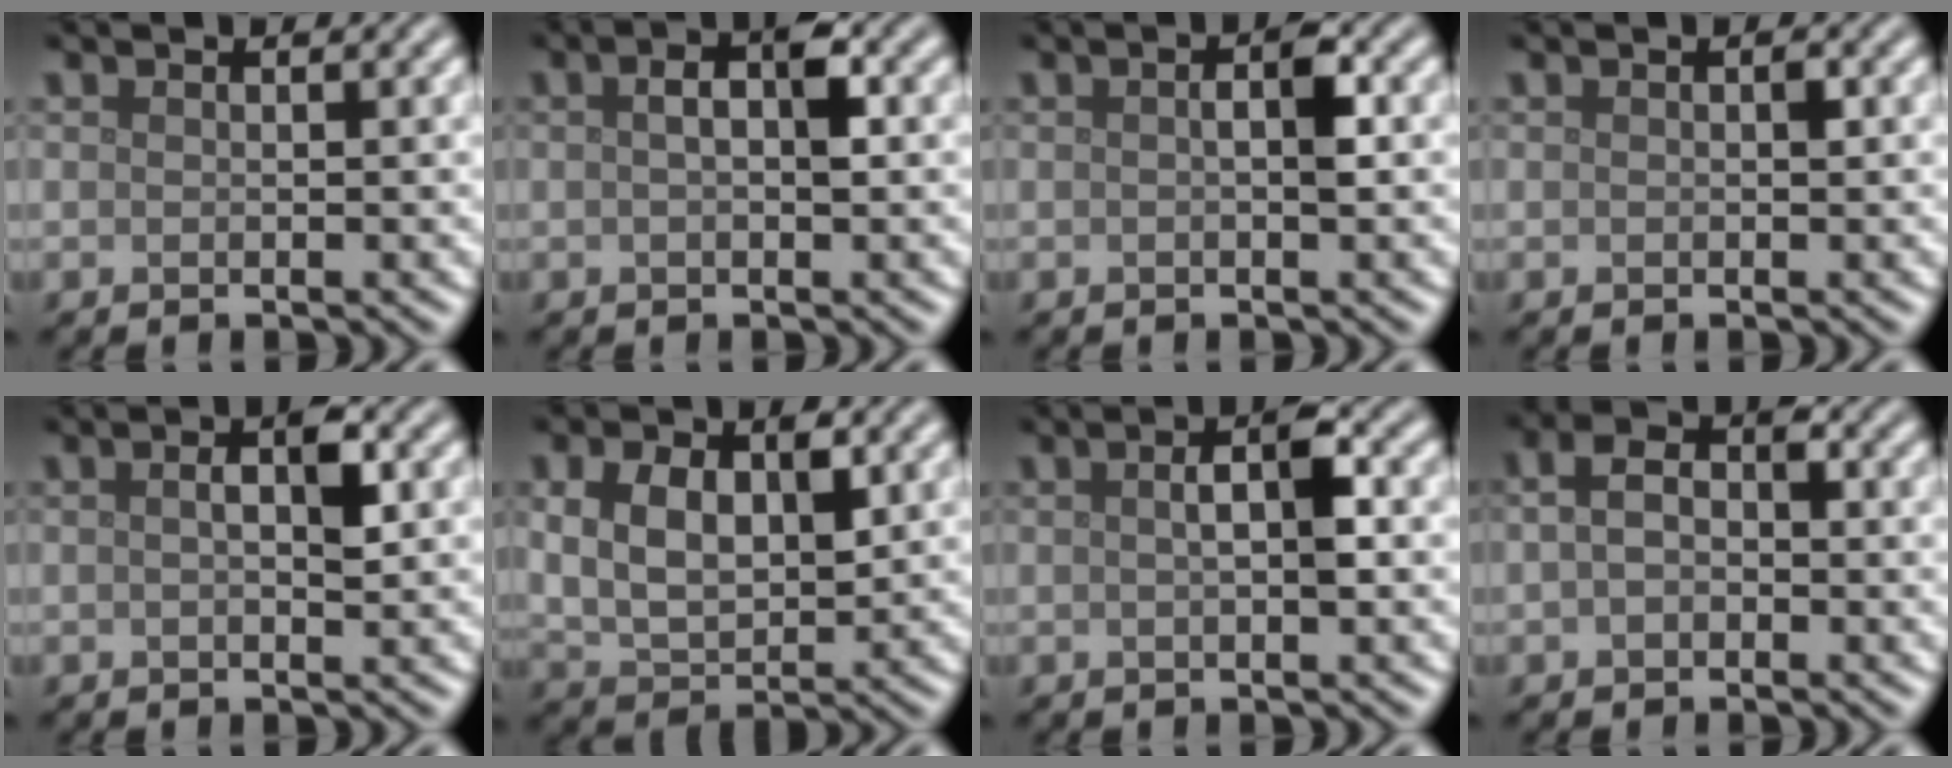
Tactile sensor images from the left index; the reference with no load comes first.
{"total": 3.0, "force": [0.4, 1.1, 2.8], "torque": [-0.047, 0.008, 0.003]}
{"total": 1.9, "force": [0.1, 0.4, 1.9], "torque": [-0.030, 0.005, 0.001]}
{"total": 0.5, "force": [0.1, 0.2, 0.5], "torque": [-0.007, 0.000, 0.000]}
{"total": 2.5, "force": [0.4, 0.7, 2.4], "torque": [-0.040, 0.006, 0.002]}
{"total": 5.4, "force": [1.2, 3.2, 4.2], "torque": [-0.083, -0.002, 0.023]}
{"total": 3.0, "force": [0.3, 0.7, 2.9], "torque": [-0.051, 0.008, 0.003]}
{"total": 2.9, "force": [0.1, 1.9, 2.2], "torque": [-0.043, 0.009, -0.006]}